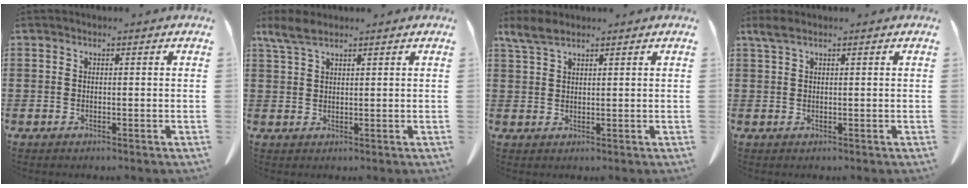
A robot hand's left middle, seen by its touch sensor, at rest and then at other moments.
{"total": 3.8, "force": [2.5, 1.2, 2.5], "torque": [-0.064, 0.002, 0.045]}
{"total": 3.5, "force": [2.4, 1.2, 2.3], "torque": [-0.059, 0.001, 0.042]}
{"total": 1.8, "force": [1.1, 0.4, 1.4], "torque": [-0.031, 0.003, 0.020]}